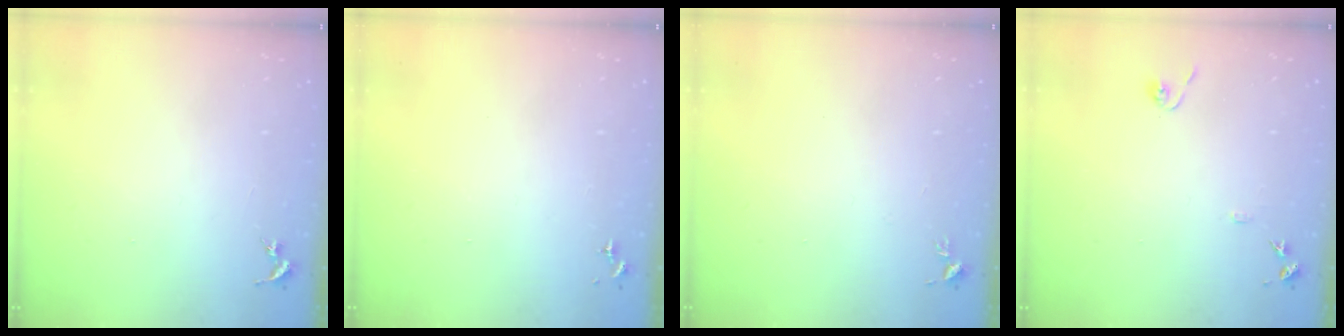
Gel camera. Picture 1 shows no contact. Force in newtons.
{"total": 0.0}
{"total": 3.4, "press": 3.3, "slide": 0.5}
{"total": 7.9, "press": 7.9, "slide": 0.8}